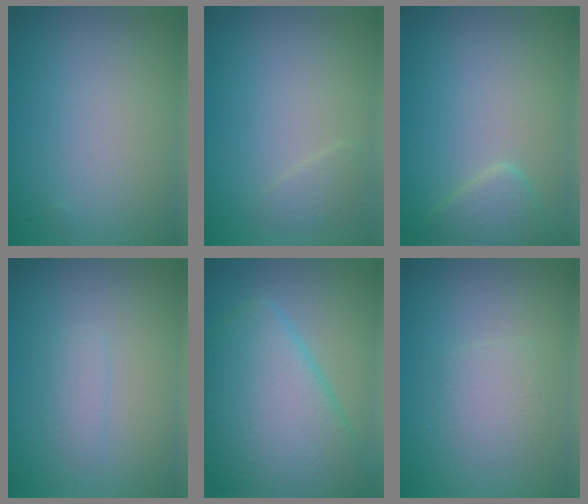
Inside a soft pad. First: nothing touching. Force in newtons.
{"total": 1.1, "press": 1.1, "slide": 0.1}
{"total": 2.3, "press": 2.3, "slide": 0.1}
{"total": 1.3, "press": 1.3, "slide": 0.1}
{"total": 10.4, "press": 10.4, "slide": 0.3}
{"total": 1.9, "press": 1.9, "slide": 0.1}